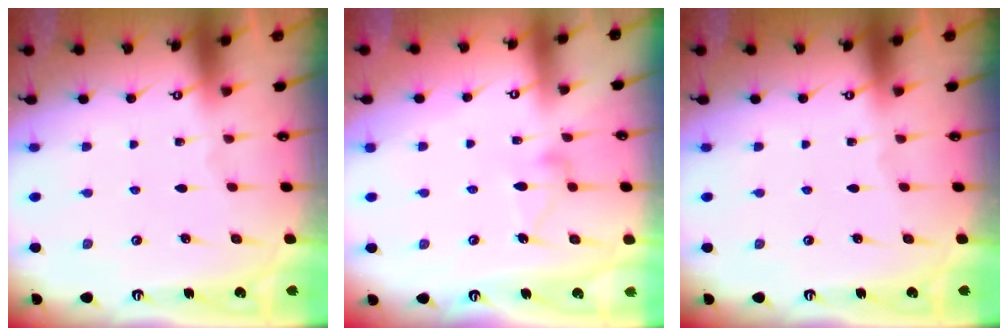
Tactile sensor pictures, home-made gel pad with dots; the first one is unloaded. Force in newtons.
{"total": 10.4, "press": 10.4, "slide": 0.4}
{"total": 0.0}